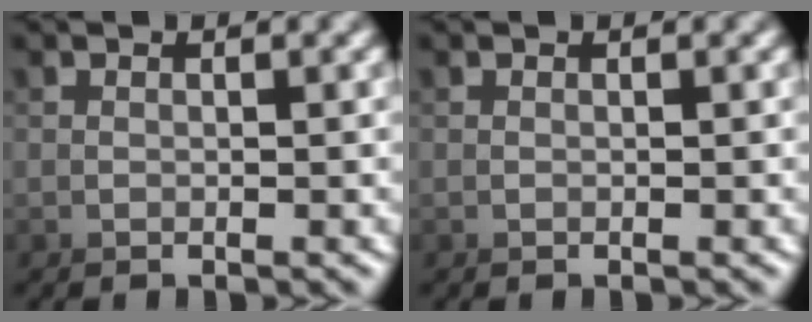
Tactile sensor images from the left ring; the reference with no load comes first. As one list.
[{"total": 0.0}]